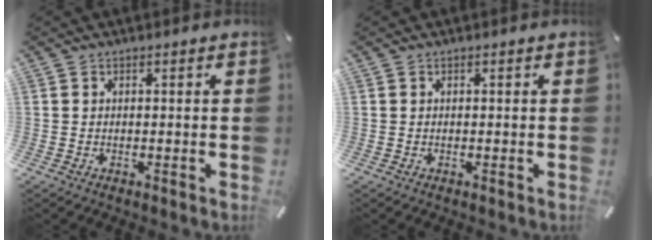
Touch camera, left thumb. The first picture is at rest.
{"total": 0.0}